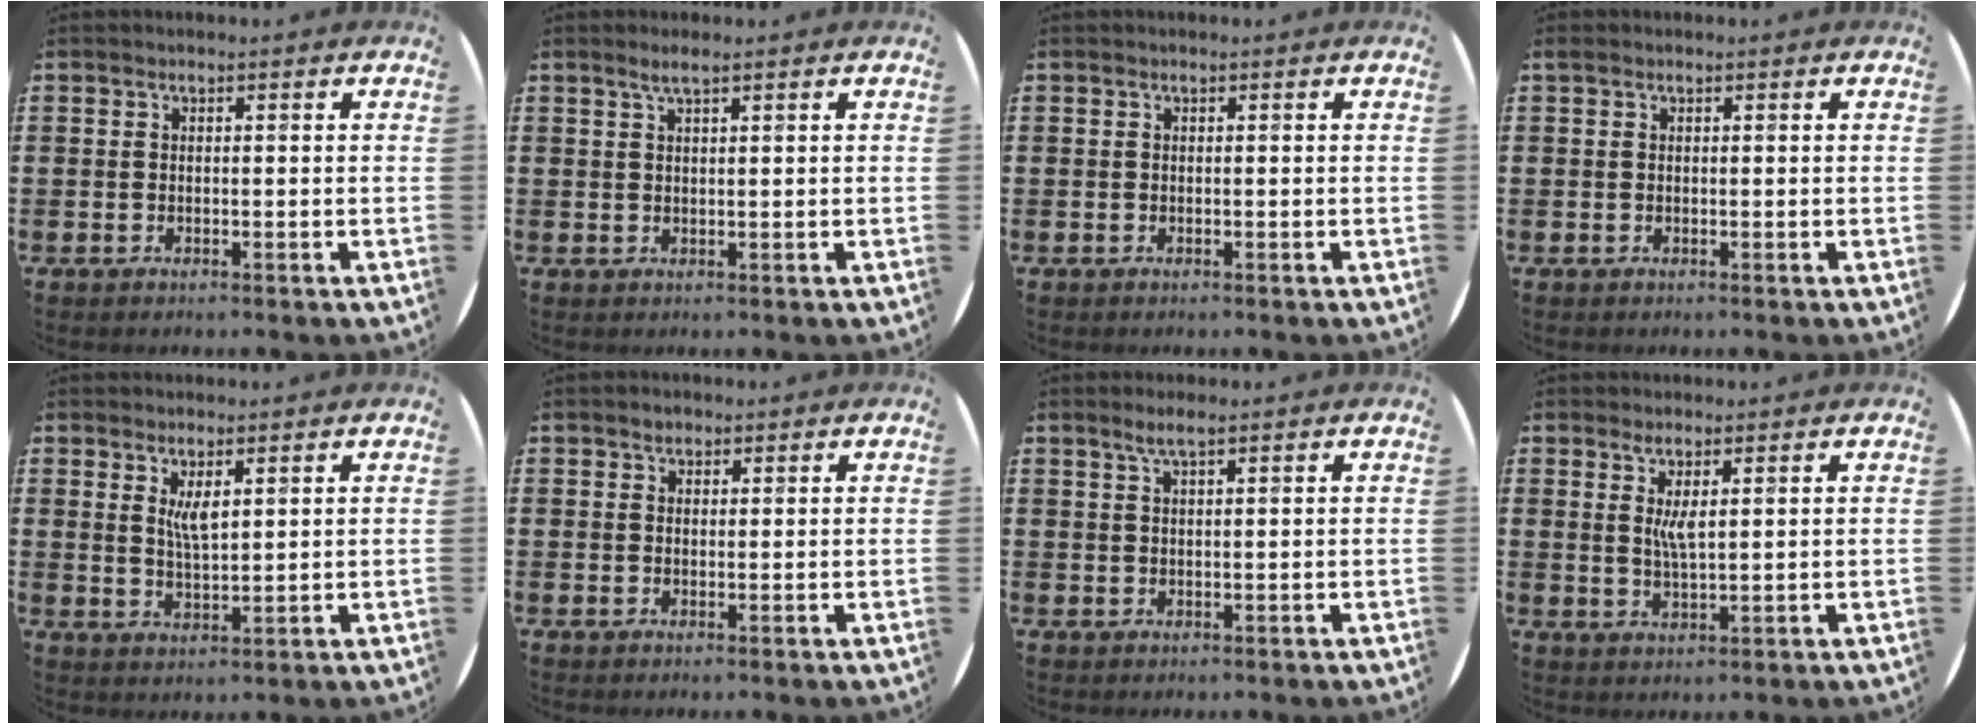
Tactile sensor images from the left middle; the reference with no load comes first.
{"total": 1.7, "force": [1.3, 0.1, 1.1], "torque": [-0.021, 0.003, 0.023]}
{"total": 0.0}
{"total": 0.0}
{"total": 3.3, "force": [2.0, 0.9, 2.5], "torque": [-0.046, 0.001, 0.032]}
{"total": 1.1, "force": [1.0, 0.6, 0.1], "torque": [0.006, 0.001, 0.017]}
{"total": 2.1, "force": [1.6, 0.1, 1.4], "torque": [-0.027, 0.003, 0.027]}
{"total": 3.0, "force": [1.5, 0.4, 2.5], "torque": [-0.055, 0.002, 0.024]}